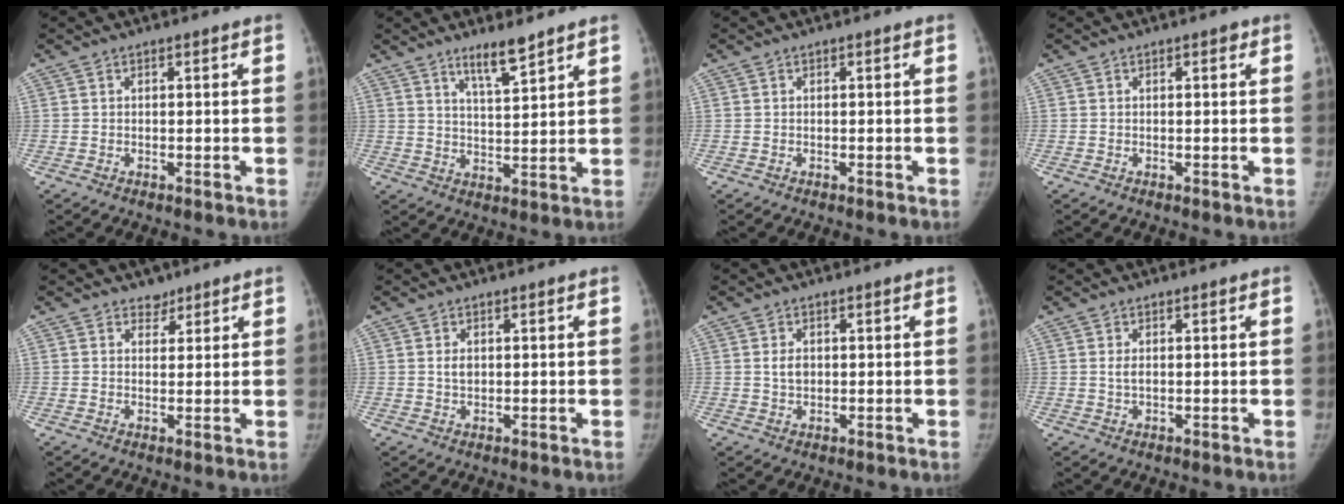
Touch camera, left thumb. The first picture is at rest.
{"total": 6.0, "force": [4.6, 0.7, 3.7], "torque": [-0.059, -0.037, 0.081]}
{"total": 0.0}
{"total": 0.7, "force": [0.3, 0.3, 0.5], "torque": [-0.005, 0.000, 0.004]}
{"total": 2.3, "force": [1.7, 1.5, 0.1], "torque": [0.018, -0.010, 0.021]}
{"total": 1.6, "force": [0.4, 1.1, 1.2], "torque": [-0.016, -0.002, 0.008]}
{"total": 2.4, "force": [0.4, 1.7, 1.6], "torque": [-0.023, -0.001, 0.009]}
{"total": 1.3, "force": [0.2, 0.7, 1.1], "torque": [-0.021, -0.002, 0.006]}